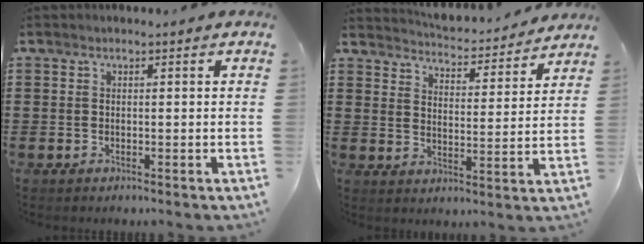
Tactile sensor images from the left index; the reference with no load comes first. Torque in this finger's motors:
{"motor_torque": [0.09, -0.97, 0.19, 0.08]}